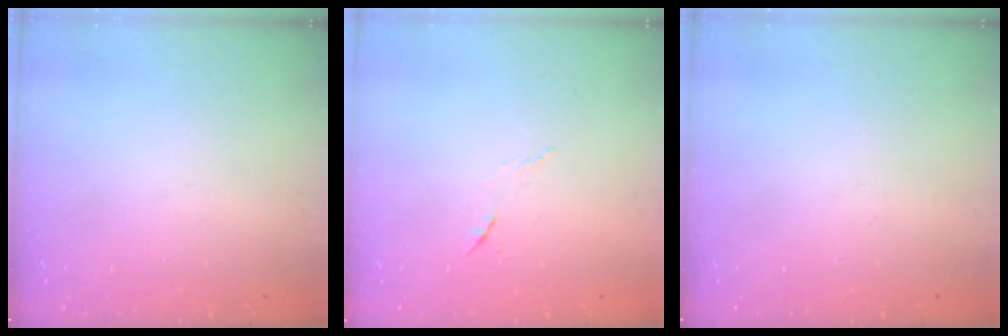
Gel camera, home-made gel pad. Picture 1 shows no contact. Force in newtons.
{"total": 6.2, "press": 6.1, "slide": 0.9}
{"total": 0.0}